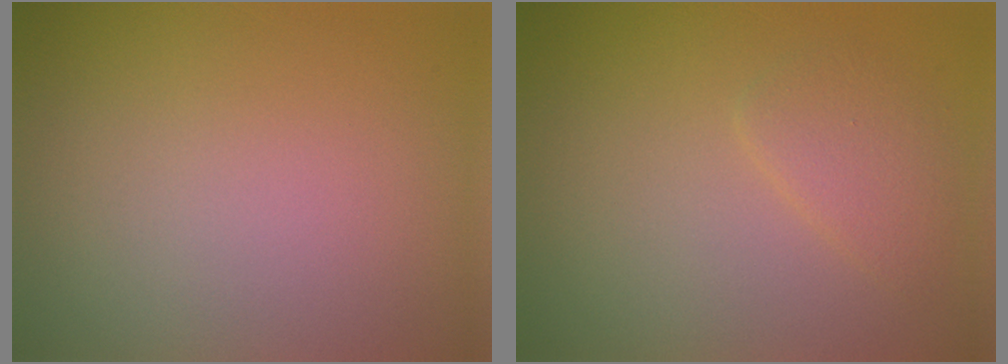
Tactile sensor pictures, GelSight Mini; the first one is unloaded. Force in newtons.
{"total": 1.8, "press": 1.8, "slide": 0.1}